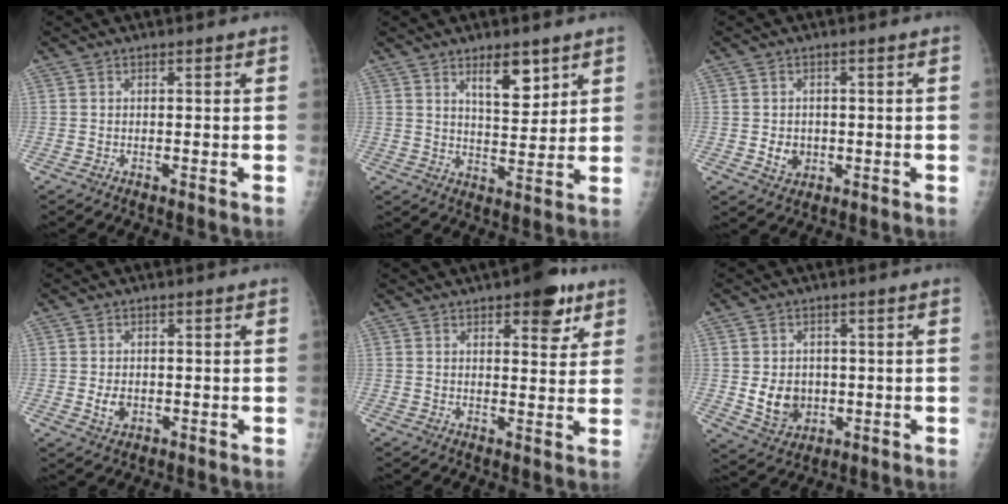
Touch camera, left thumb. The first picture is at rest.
{"total": 7.6, "force": [4.4, 3.2, 5.4], "torque": [-0.064, -0.033, 0.072]}
{"total": 4.0, "force": [-0.7, 3.4, 2.0], "torque": [-0.016, 0.002, -0.004]}
{"total": 3.2, "force": [-0.6, 2.4, 2.1], "torque": [-0.029, -0.001, -0.004]}
{"total": 7.7, "force": [4.5, 3.3, 5.4], "torque": [-0.044, -0.018, 0.054]}
{"total": 7.6, "force": [-0.6, 6.3, 4.3], "torque": [-0.043, -0.003, 0.004]}